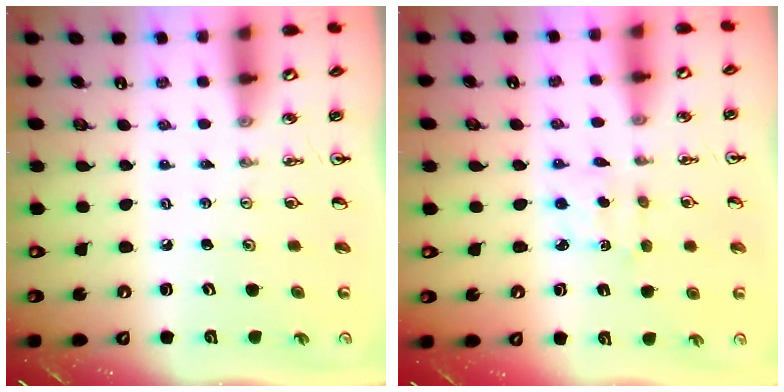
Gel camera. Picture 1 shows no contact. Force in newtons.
{"total": 2.5, "press": 2.4, "slide": 0.6}